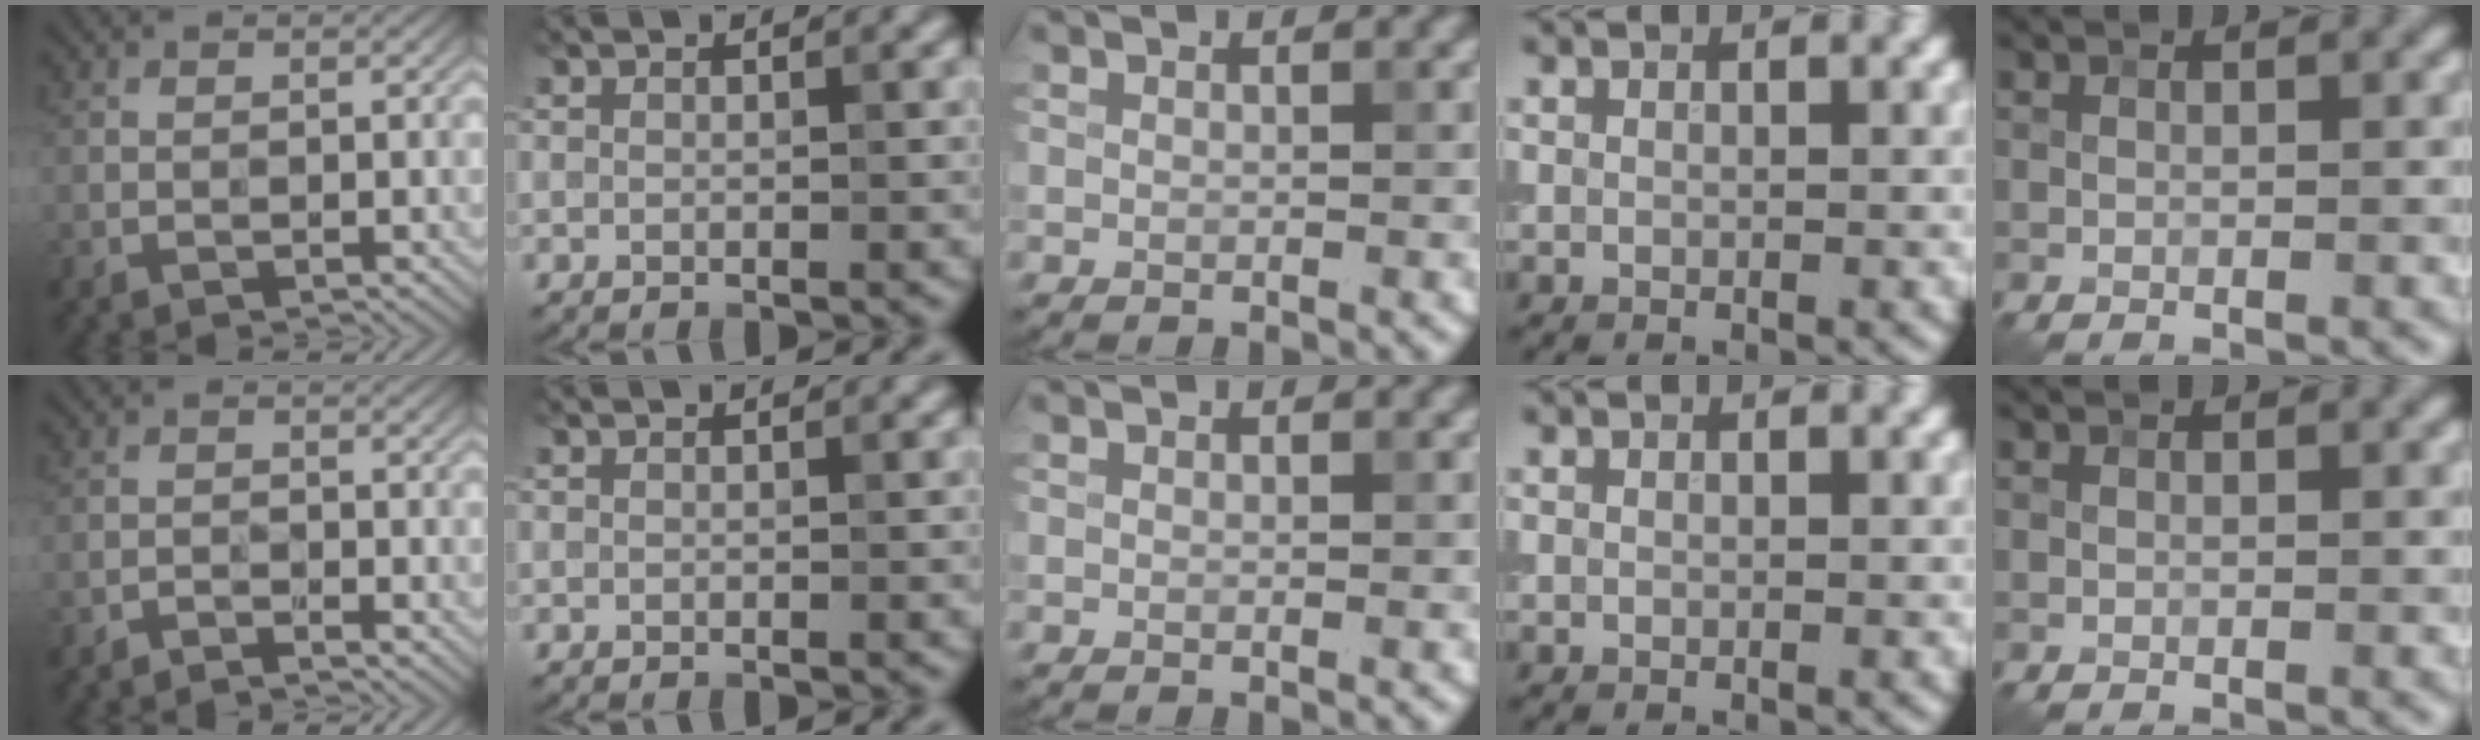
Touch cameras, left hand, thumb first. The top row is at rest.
{"thumb": {"total": 1.5, "force": [-1.4, -0.4, -0.4], "torque": [0.009, 0.002, -0.033]}}